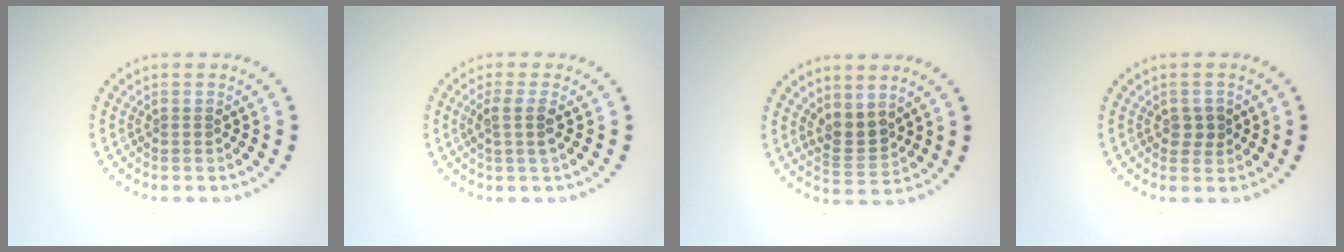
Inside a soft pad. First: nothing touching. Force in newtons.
{"total": 1.9, "press": 1.5, "slide": 1.1}
{"total": 2.5, "press": 2.2, "slide": 1.1}
{"total": 1.5, "press": 1.4, "slide": 0.4}